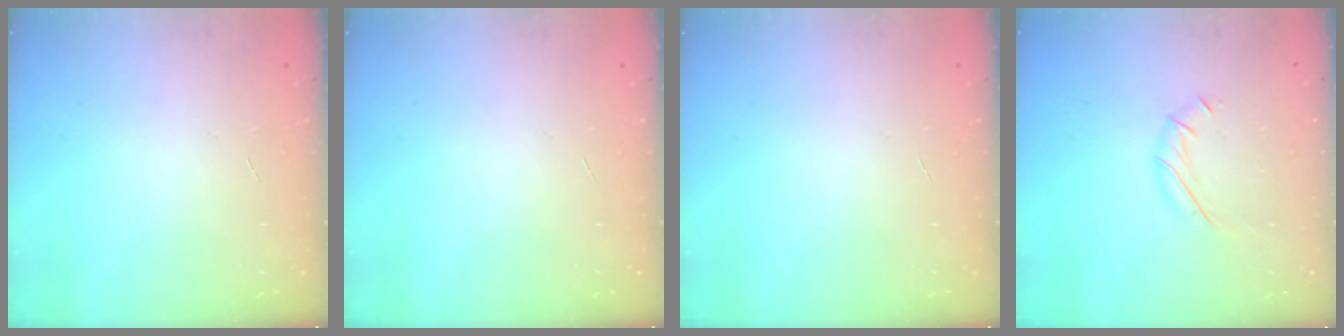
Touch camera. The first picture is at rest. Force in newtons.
{"total": 0.0}
{"total": 0.0}
{"total": 6.0, "press": 6.0, "slide": 0.4}